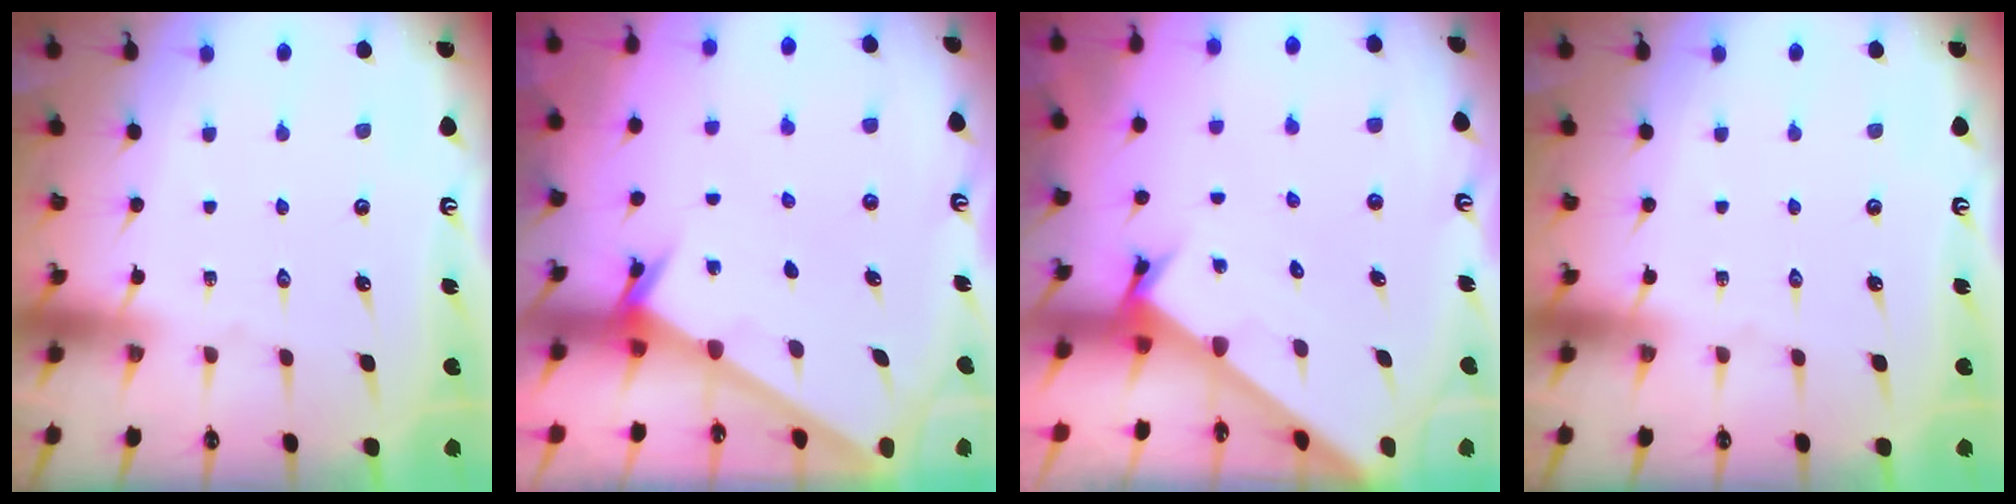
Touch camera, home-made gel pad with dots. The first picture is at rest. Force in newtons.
{"total": 2.4, "press": 2.4, "slide": 0.3}
{"total": 2.2, "press": 2.2, "slide": 0.2}
{"total": 0.0}